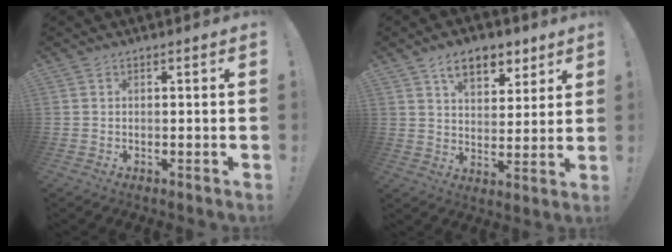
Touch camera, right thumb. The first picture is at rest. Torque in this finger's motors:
{"motor_torque": [0.96, 1.35, 0.34, -0.24, 0.00]}